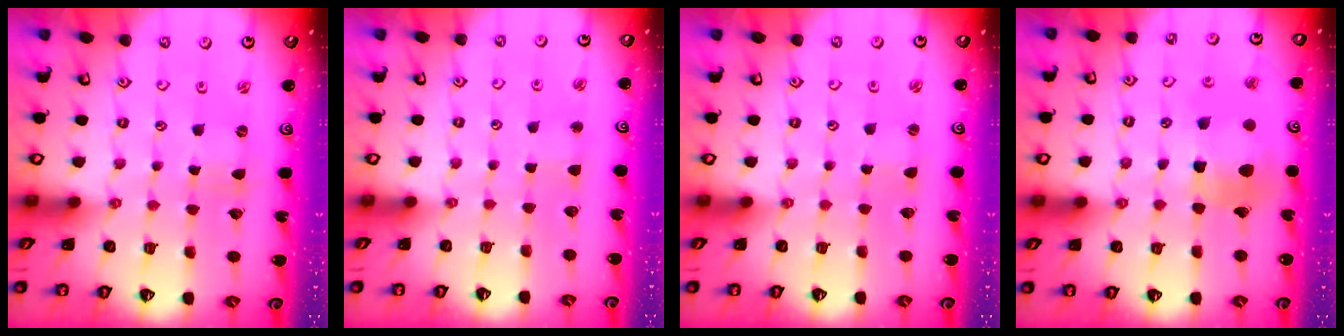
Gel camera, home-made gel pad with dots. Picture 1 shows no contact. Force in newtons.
{"total": 2.6, "press": 2.6, "slide": 0.2}
{"total": 1.1, "press": 1.1, "slide": 0.2}
{"total": 12.9, "press": 12.8, "slide": 1.7}